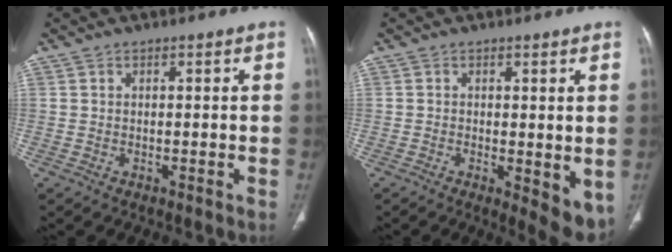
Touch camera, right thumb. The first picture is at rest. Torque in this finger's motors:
{"motor_torque": [-0.08, 0.45, -0.12, 0.14, 0.03]}